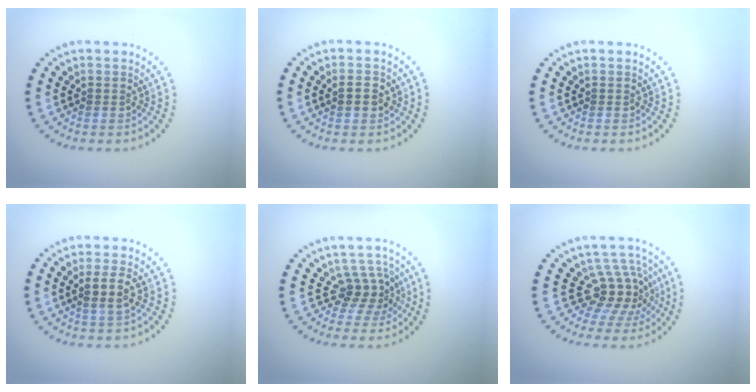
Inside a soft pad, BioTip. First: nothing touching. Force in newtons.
{"total": 1.4, "press": 1.4, "slide": 0.3}
{"total": 0.0}
{"total": 2.1, "press": 1.9, "slide": 0.7}
{"total": 2.6, "press": 1.9, "slide": 1.7}
{"total": 4.0, "press": 2.9, "slide": 2.8}